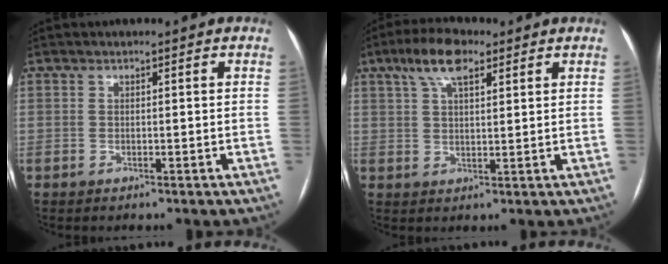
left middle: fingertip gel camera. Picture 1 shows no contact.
{"total": 7.2, "force": [4.2, 2.4, 5.4], "torque": [-0.107, 0.022, 0.074]}